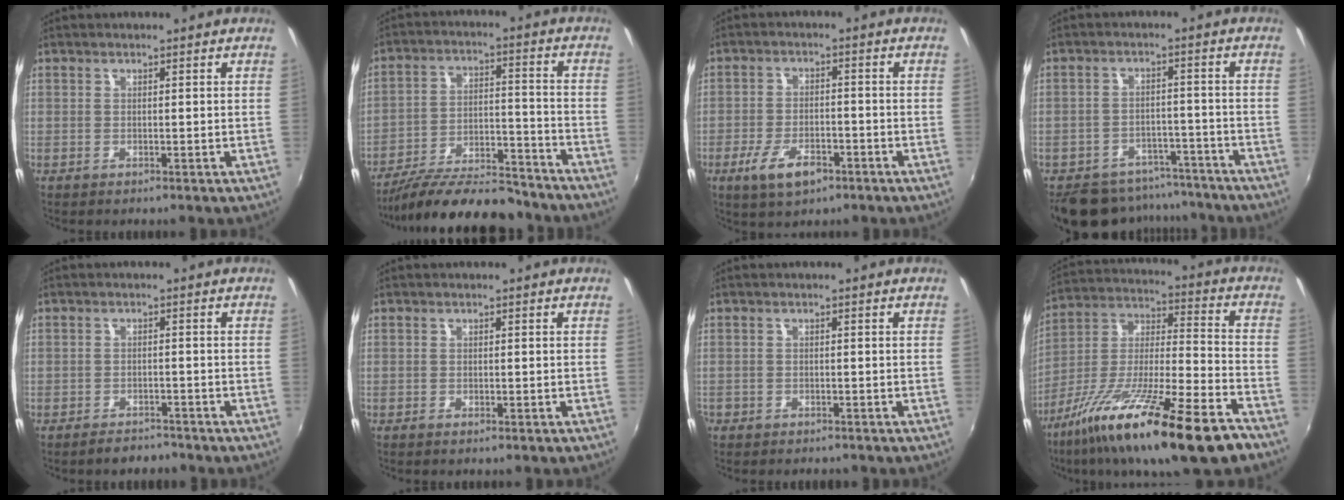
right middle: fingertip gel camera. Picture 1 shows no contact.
{"total": 19.5, "force": [-16.9, 5.0, 8.5], "torque": [-0.160, -0.009, -0.250]}
{"total": 7.7, "force": [-4.4, 3.5, 5.3], "torque": [-0.122, -0.010, -0.073]}
{"total": 15.5, "force": [-13.0, 6.9, 4.8], "torque": [-0.113, 0.021, -0.170]}
{"total": 3.4, "force": [-3.0, 1.4, 0.7], "torque": [-0.022, 0.003, -0.046]}
{"total": 0.6, "force": [-0.5, 0.2, 0.3], "torque": [-0.007, -0.002, -0.010]}
{"total": 2.1, "force": [-1.6, 1.3, 0.4], "torque": [-0.018, -0.002, -0.027]}
{"total": 25.1, "force": [-16.1, 4.0, 18.8], "torque": [-0.326, -0.050, -0.272]}